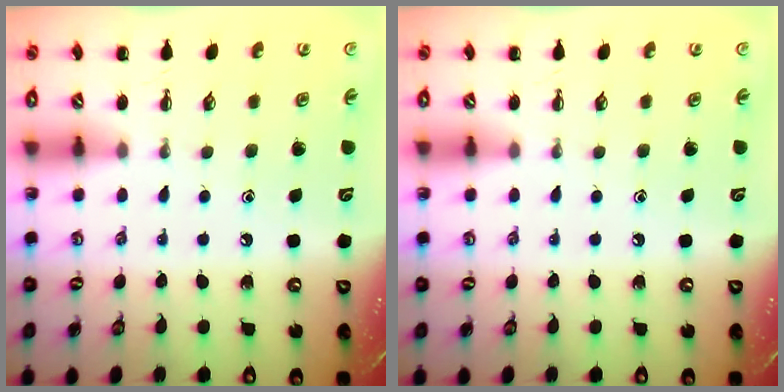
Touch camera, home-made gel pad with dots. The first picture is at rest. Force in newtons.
{"total": 0.0}